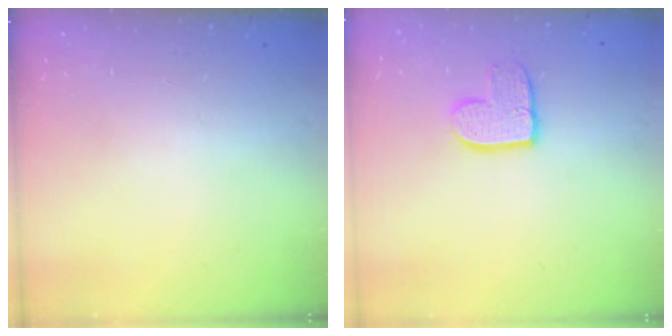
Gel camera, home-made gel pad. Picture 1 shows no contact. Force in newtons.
{"total": 9.5, "press": 9.5, "slide": 0.3}